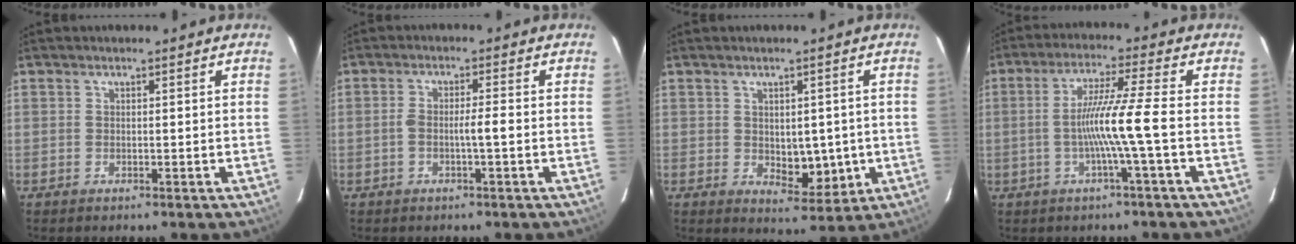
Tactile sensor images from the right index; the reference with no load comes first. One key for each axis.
{"total": 3.0, "fx": -0.7, "fy": 0.1, "fz": 2.9, "tx": -0.053, "ty": 0.007, "tz": -0.012}
{"total": 6.0, "fx": -0.5, "fy": 3.4, "fz": 5.0, "tx": -0.060, "ty": -0.004, "tz": 0.008}
{"total": 8.1, "fx": -1.6, "fy": -1.8, "fz": 7.8, "tx": -0.148, "ty": 0.004, "tz": -0.030}